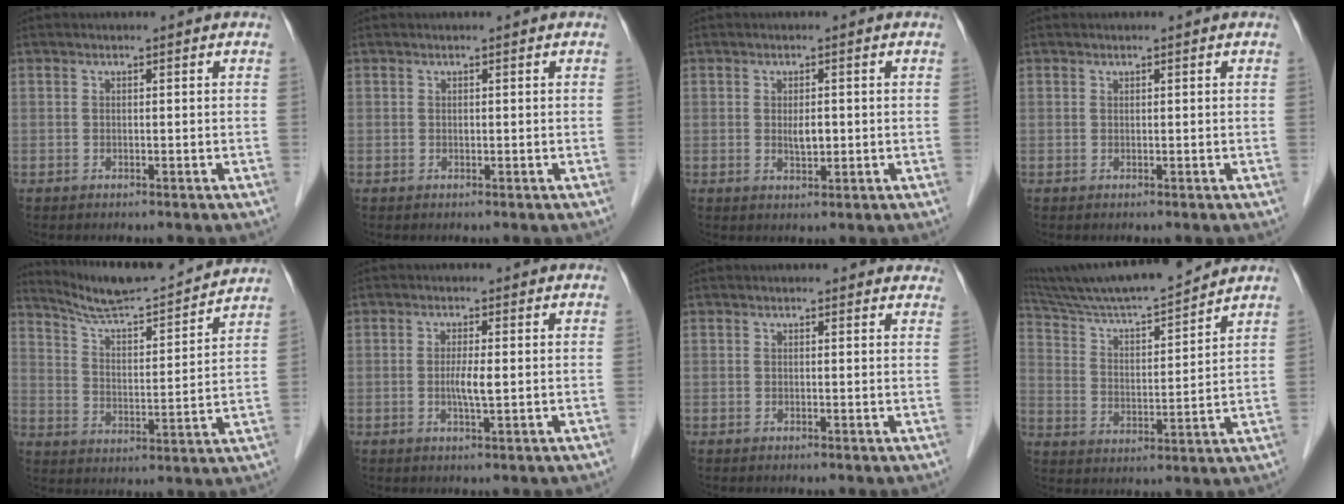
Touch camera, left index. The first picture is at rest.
{"total": 0.0}
{"total": 2.0, "force": [0.0, 0.8, 1.9], "torque": [-0.034, -0.001, 0.002]}
{"total": 0.0}
{"total": 14.7, "force": [14.1, -0.1, 4.1], "torque": [-0.076, 0.006, 0.221]}
{"total": 2.7, "force": [-0.1, 0.1, 2.6], "torque": [-0.053, -0.003, -0.003]}
{"total": 4.6, "force": [4.3, 1.4, 0.9], "torque": [0.002, 0.010, 0.033]}
{"total": 15.9, "force": [14.7, 0.1, 6.1], "torque": [-0.113, 0.004, 0.248]}